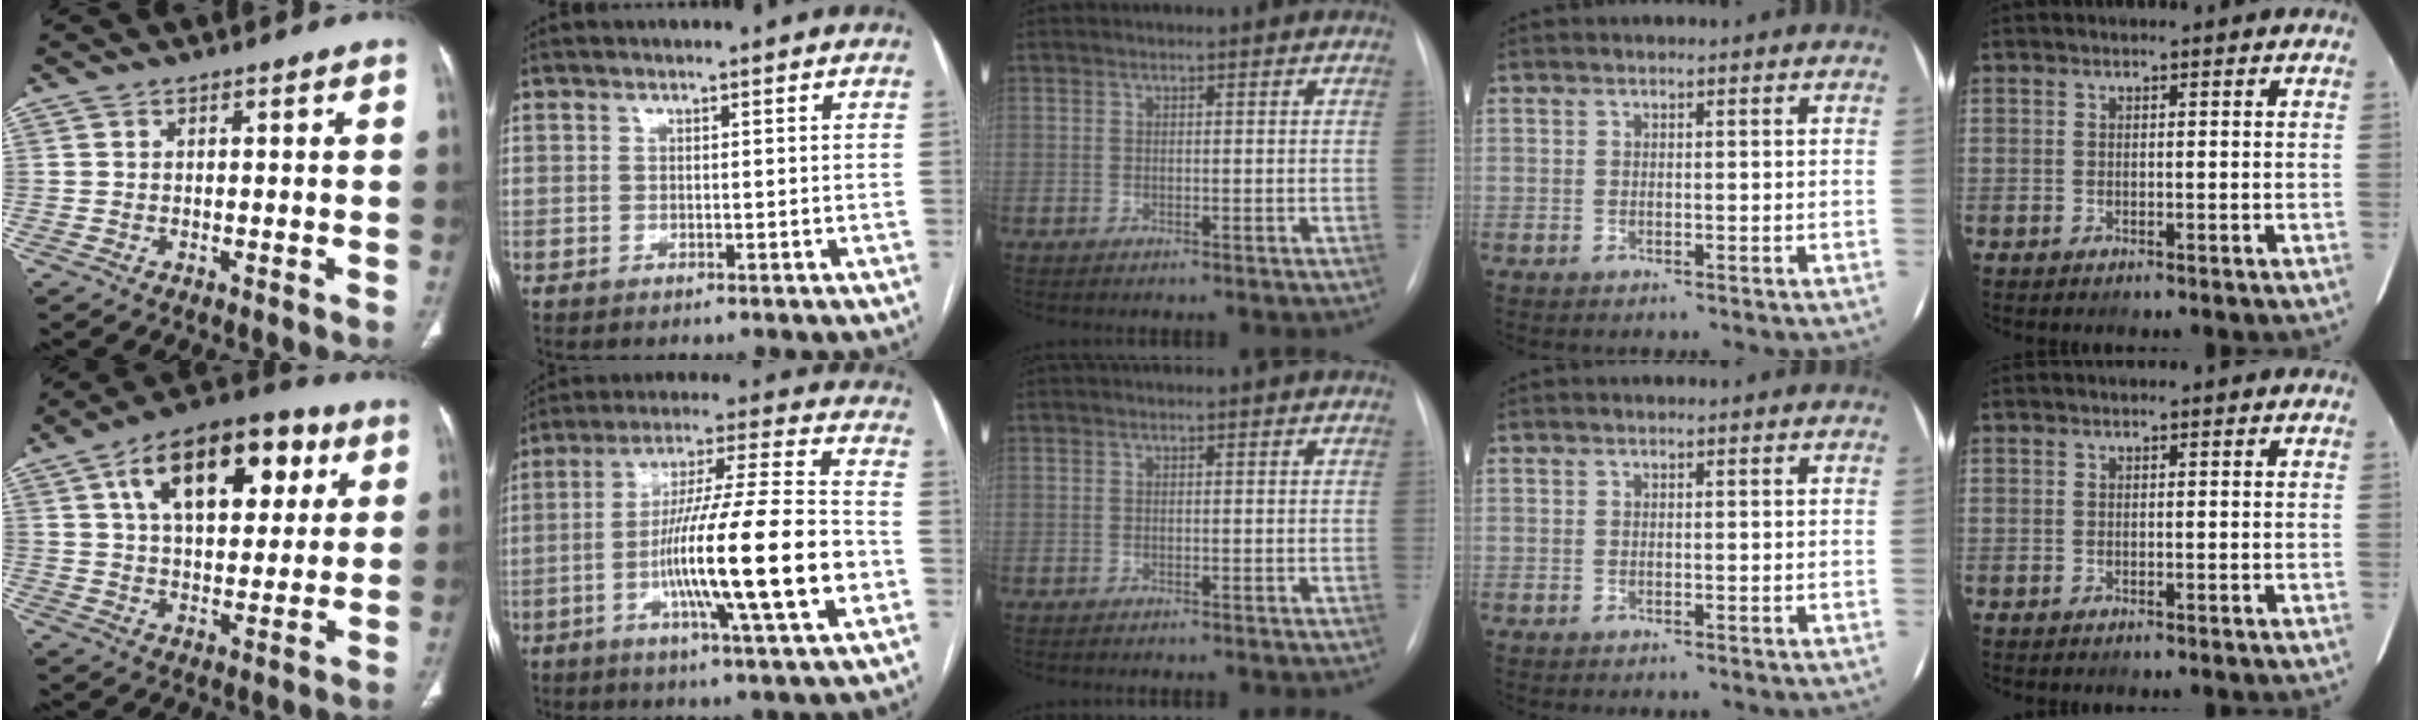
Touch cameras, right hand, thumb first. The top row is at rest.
{"thumb": {"total": 20.0, "force": [7.5, 10.8, 15.0], "torque": [-0.190, 0.003, 0.113]}, "index": {"total": 19.9, "force": [-4.9, 0.1, 19.3], "torque": [-0.323, -0.007, -0.084]}}